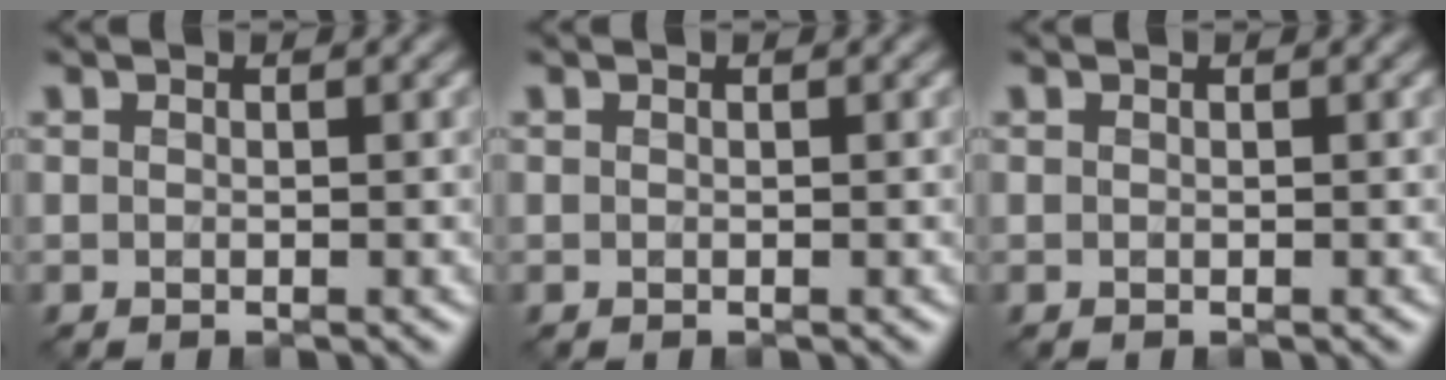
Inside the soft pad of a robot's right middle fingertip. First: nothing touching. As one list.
[{"total": 0.0}, {"total": 0.0}]